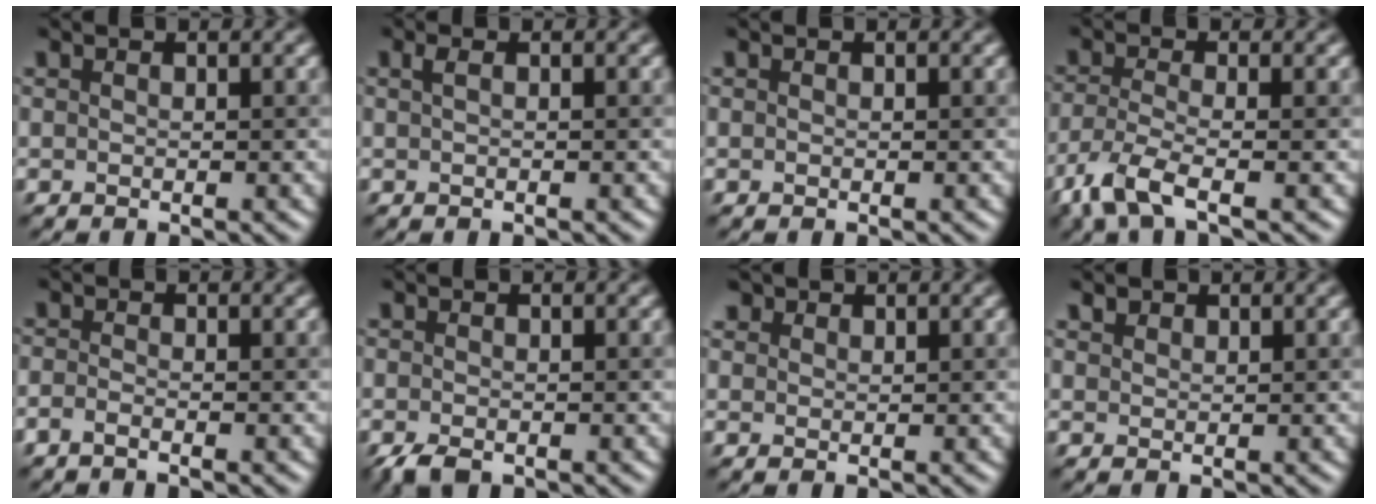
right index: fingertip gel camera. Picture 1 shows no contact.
{"total": 0.9, "force": [0.3, 0.2, 0.8], "torque": [-0.016, 0.007, 0.005]}
{"total": 0.0}
{"total": 4.5, "force": [-2.9, 1.1, 3.2], "torque": [-0.082, -0.016, -0.067]}
{"total": 1.2, "force": [-1.0, 0.2, 0.7], "torque": [-0.018, -0.005, -0.024]}
{"total": 2.1, "force": [-1.4, 1.0, 1.2], "torque": [-0.027, -0.004, -0.029]}
{"total": 1.4, "force": [1.1, 0.8, 0.2], "torque": [-0.003, 0.002, 0.015]}
{"total": 1.0, "force": [0.9, 0.5, 0.1], "torque": [-0.003, 0.003, 0.017]}